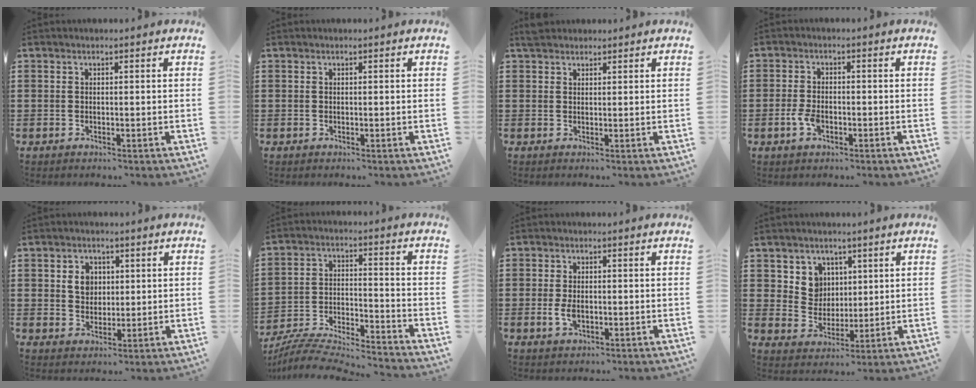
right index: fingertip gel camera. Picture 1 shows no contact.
{"total": 0.0}
{"total": 1.1, "force": [1.0, 0.4, -0.1], "torque": [-0.002, 0.001, 0.022]}
{"total": 3.2, "force": [-1.3, 1.6, 2.5], "torque": [-0.059, -0.008, -0.024]}
{"total": 4.0, "force": [1.0, 3.3, 1.9], "torque": [-0.049, 0.013, 0.016]}
{"total": 6.2, "force": [-5.9, 0.4, 1.6], "torque": [-0.042, -0.012, -0.122]}
{"total": 2.7, "force": [-0.5, 1.5, 2.2], "torque": [-0.057, -0.008, -0.011]}
{"total": 5.9, "force": [2.6, 5.2, 1.0], "torque": [-0.041, 0.009, 0.047]}